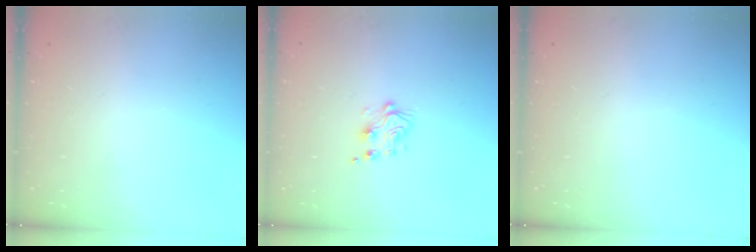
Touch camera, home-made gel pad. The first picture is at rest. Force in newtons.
{"total": 5.9, "press": 5.9, "slide": 0.5}
{"total": 0.0}